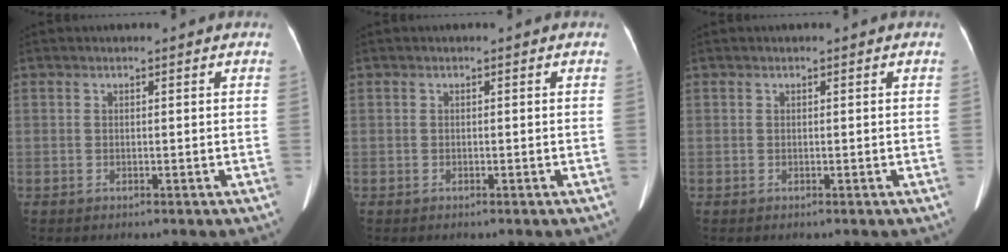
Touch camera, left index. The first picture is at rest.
{"total": 0.0}
{"total": 0.0}